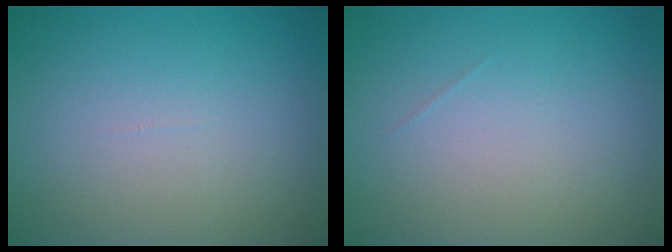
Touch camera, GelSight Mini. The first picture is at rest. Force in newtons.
{"total": 0.0}